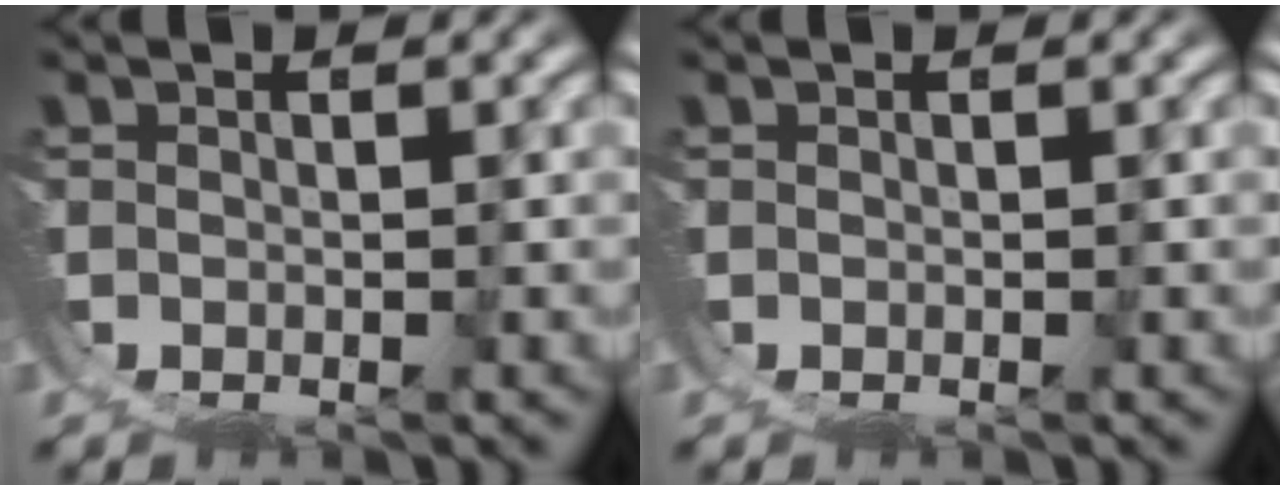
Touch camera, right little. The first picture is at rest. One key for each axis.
{"total": 0.0}